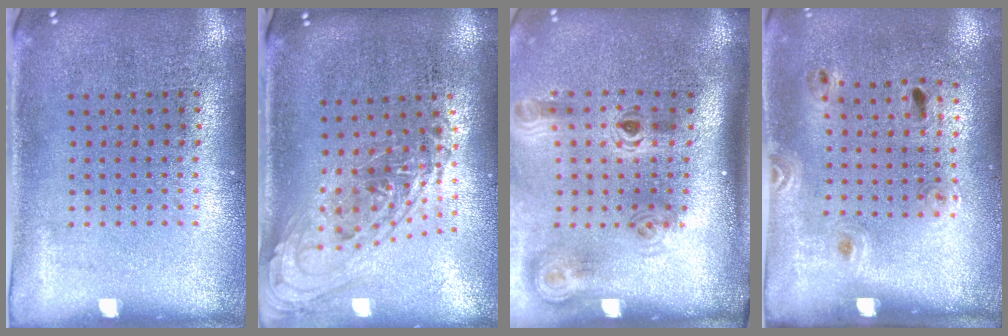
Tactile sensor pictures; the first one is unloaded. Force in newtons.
{"total": 1.1, "press": 1.0, "slide": 0.4}
{"total": 1.9, "press": 1.3, "slide": 1.5}
{"total": 1.5, "press": 0.8, "slide": 1.3}